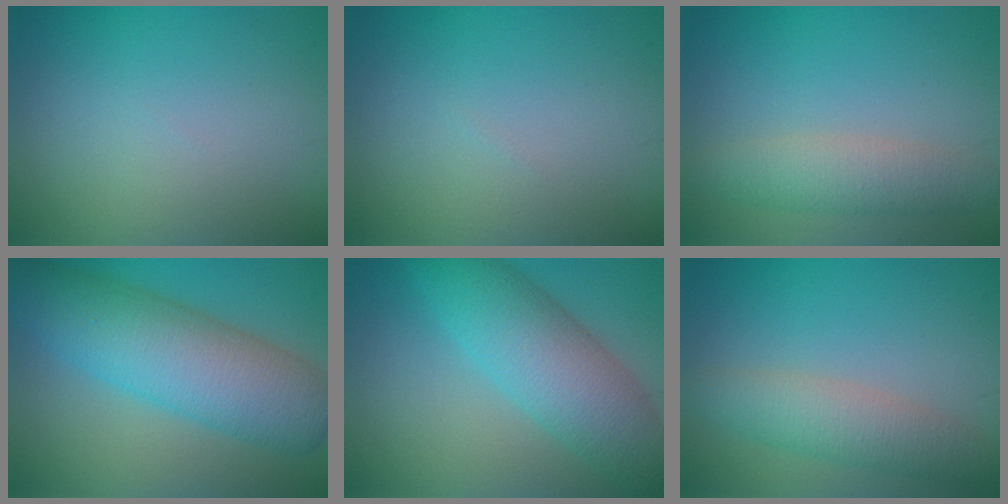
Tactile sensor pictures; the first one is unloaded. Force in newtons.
{"total": 0.0}
{"total": 3.6, "press": 3.5, "slide": 0.2}
{"total": 9.3, "press": 9.3, "slide": 0.3}
{"total": 8.0, "press": 8.0, "slide": 0.2}
{"total": 4.0, "press": 4.0, "slide": 0.1}